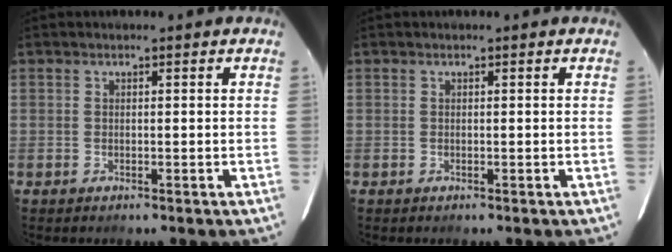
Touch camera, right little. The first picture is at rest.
{"total": 0.0}